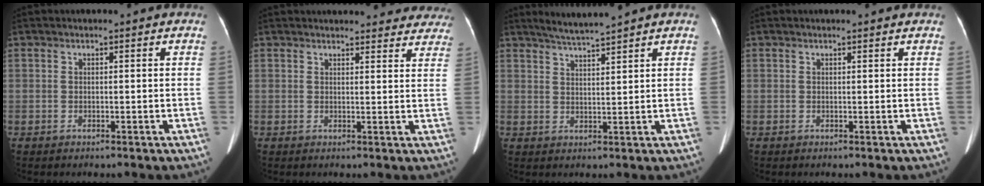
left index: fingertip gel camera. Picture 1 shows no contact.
{"total": 17.3, "force": [16.2, 4.8, 3.9], "torque": [-0.028, -0.004, 0.173]}
{"total": 4.2, "force": [3.8, -1.1, 1.5], "torque": [-0.032, 0.003, 0.073]}
{"total": 0.8, "force": [0.7, 0.1, 0.2], "torque": [-0.008, 0.001, 0.005]}